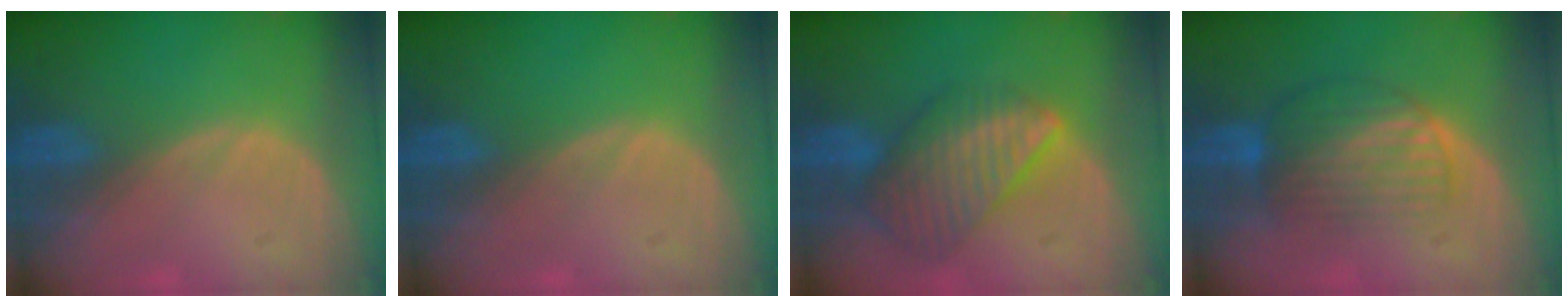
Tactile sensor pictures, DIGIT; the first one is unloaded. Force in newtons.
{"total": 0.0}
{"total": 8.5, "press": 7.5, "slide": 4.2}
{"total": 6.9, "press": 6.5, "slide": 2.3}